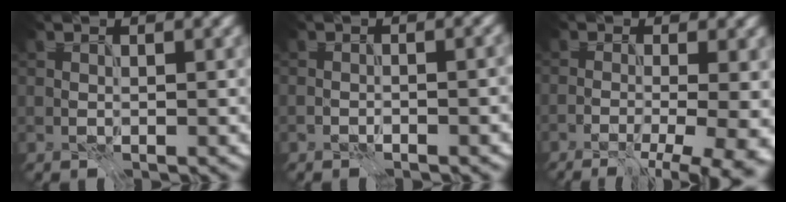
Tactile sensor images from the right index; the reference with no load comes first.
{"total": 2.0, "force": [-0.3, 0.7, 1.8], "torque": [-0.004, 0.010, -0.015]}
{"total": 9.0, "force": [-1.4, 3.8, 8.1], "torque": [-0.029, 0.005, -0.013]}